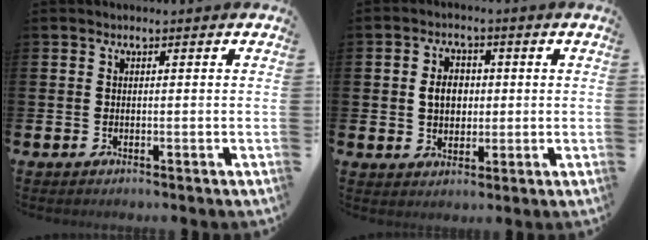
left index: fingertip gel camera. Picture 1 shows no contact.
{"total": 4.0, "force": [0.5, 3.2, 2.3], "torque": [-0.038, 0.008, 0.002]}